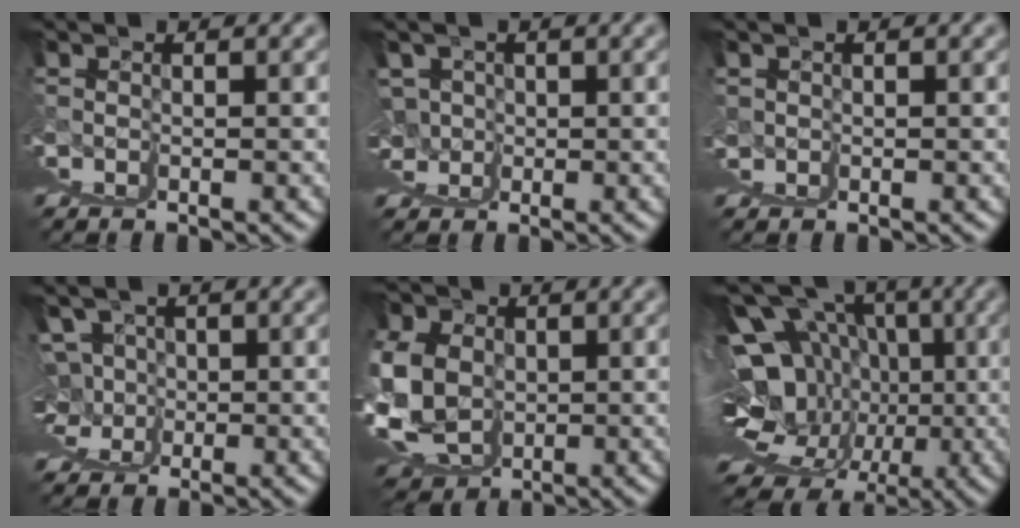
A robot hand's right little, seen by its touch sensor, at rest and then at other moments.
{"total": 2.7, "force": [2.2, 0.5, 1.5], "torque": [-0.024, -0.015, 0.046]}
{"total": 1.9, "force": [1.6, 1.0, 0.2], "torque": [0.005, -0.001, 0.023]}
{"total": 2.4, "force": [2.0, 0.2, 1.3], "torque": [-0.014, -0.016, 0.047]}
{"total": 8.0, "force": [2.2, 5.7, 5.1], "torque": [-0.057, -0.026, 0.052]}
{"total": 15.2, "force": [3.1, 8.1, 12.4], "torque": [-0.154, -0.004, 0.065]}